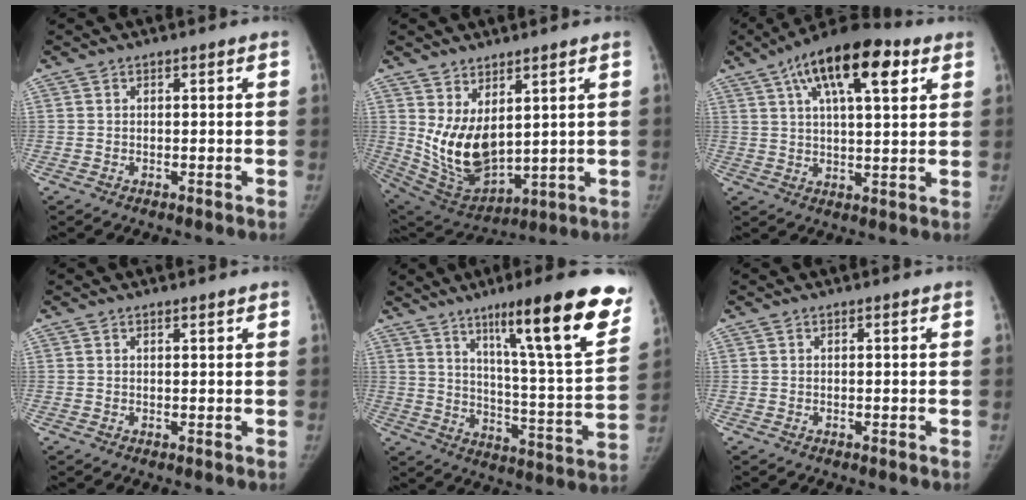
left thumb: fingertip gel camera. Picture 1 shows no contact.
{"total": 12.6, "force": [3.4, 6.7, 10.1], "torque": [-0.169, -0.036, 0.091]}
{"total": 16.9, "force": [7.9, 6.4, 13.6], "torque": [-0.204, -0.005, 0.122]}
{"total": 0.6, "force": [0.5, 0.1, 0.3], "torque": [-0.007, -0.004, 0.009]}
{"total": 24.6, "force": [13.8, 3.3, 20.1], "torque": [-0.267, -0.053, 0.210]}
{"total": 0.0}